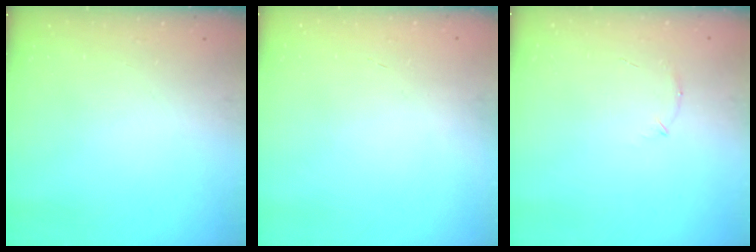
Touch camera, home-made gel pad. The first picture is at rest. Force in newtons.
{"total": 0.0}
{"total": 5.0, "press": 4.8, "slide": 1.2}